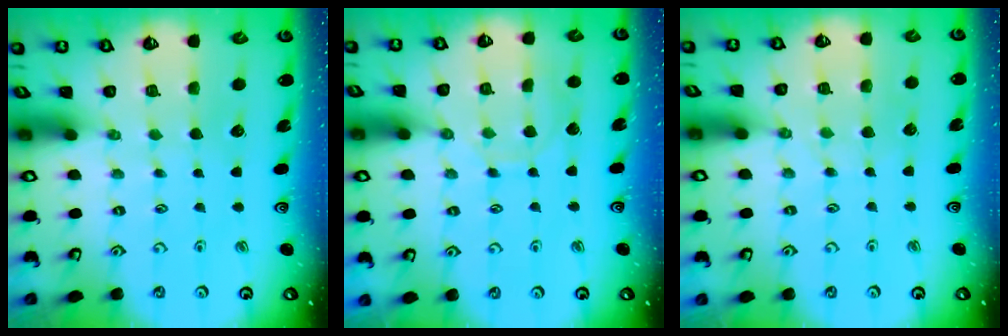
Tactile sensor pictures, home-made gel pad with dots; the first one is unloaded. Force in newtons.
{"total": 6.8, "press": 6.7, "slide": 0.7}
{"total": 3.7, "press": 3.7, "slide": 0.4}